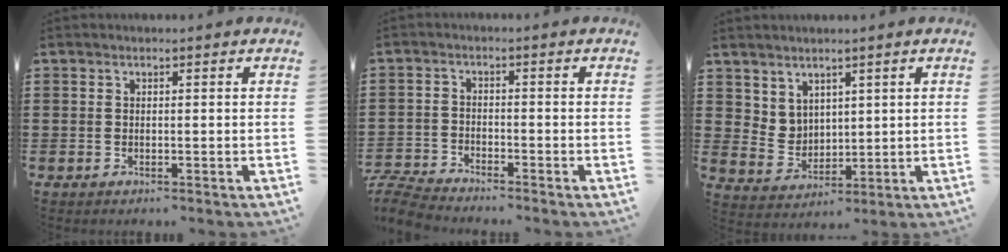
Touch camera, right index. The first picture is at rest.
{"total": 4.6, "force": [-4.5, 0.2, 0.7], "torque": [-0.034, -0.007, -0.097]}
{"total": 4.5, "force": [3.4, 2.9, 0.5], "torque": [-0.027, -0.003, 0.066]}